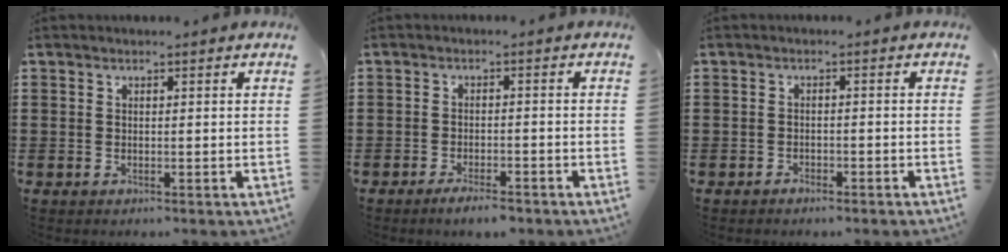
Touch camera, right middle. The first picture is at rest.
{"total": 2.6, "force": [-2.2, 0.4, 1.3], "torque": [-0.022, 0.005, -0.041]}
{"total": 1.3, "force": [-1.2, 0.3, 0.2], "torque": [-0.008, 0.000, -0.026]}